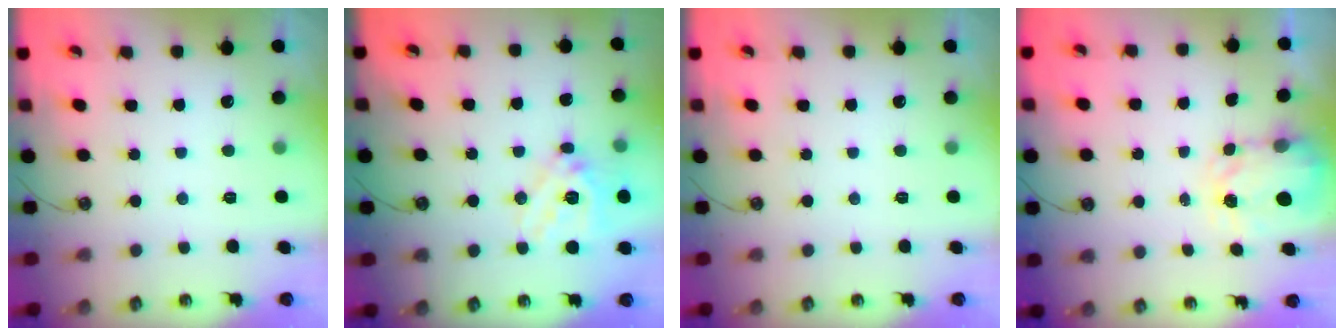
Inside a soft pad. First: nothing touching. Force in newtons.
{"total": 17.3, "press": 17.1, "slide": 2.6}
{"total": 0.0}
{"total": 3.5, "press": 3.5, "slide": 0.6}